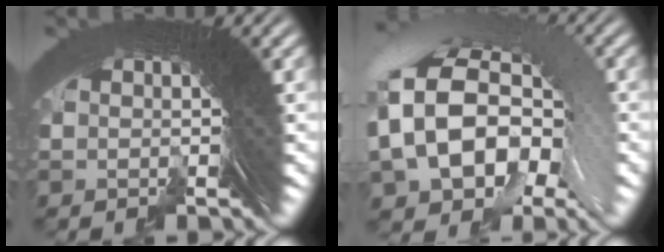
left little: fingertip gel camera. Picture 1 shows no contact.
{"total": 16.9, "force": [2.0, -3.5, -16.4], "torque": [0.185, 0.028, 0.019]}